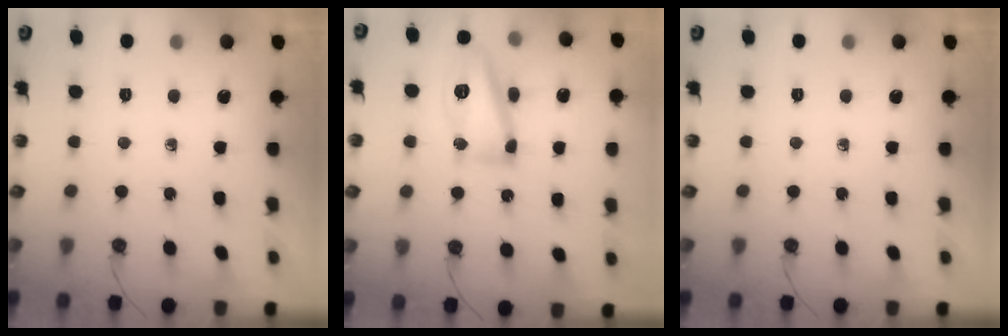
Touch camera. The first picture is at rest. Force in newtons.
{"total": 13.2, "press": 13.2, "slide": 1.3}
{"total": 0.0}